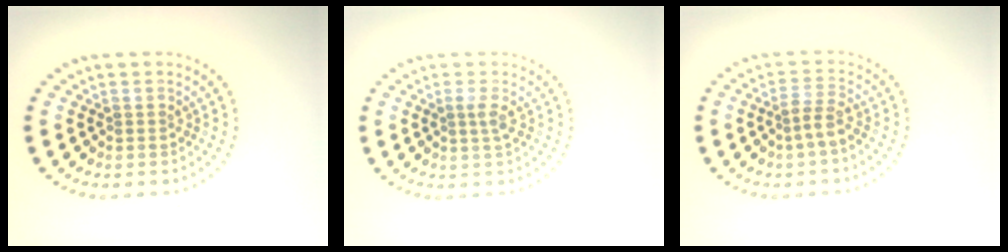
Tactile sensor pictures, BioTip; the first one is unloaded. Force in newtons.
{"total": 1.2, "press": 1.0, "slide": 0.7}
{"total": 1.9, "press": 1.3, "slide": 1.4}